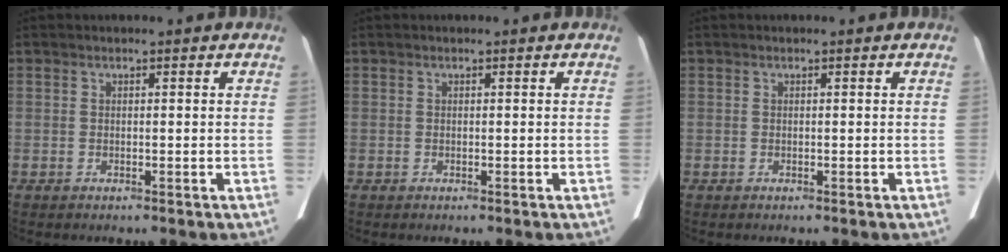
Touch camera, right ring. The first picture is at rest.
{"total": 0.0}
{"total": 0.0}